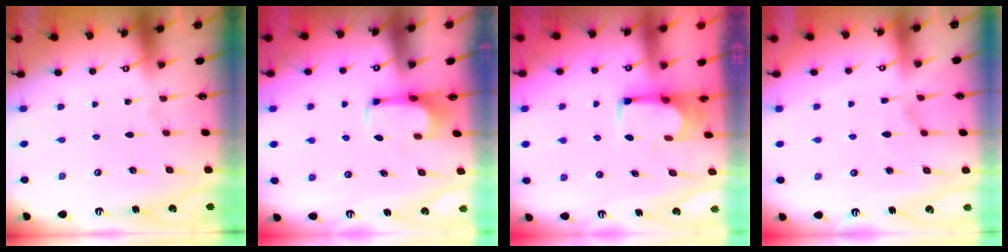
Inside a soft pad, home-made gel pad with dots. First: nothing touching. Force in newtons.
{"total": 1.9, "press": 1.9, "slide": 0.3}
{"total": 2.1, "press": 2.1, "slide": 0.1}
{"total": 1.9, "press": 1.4, "slide": 1.2}